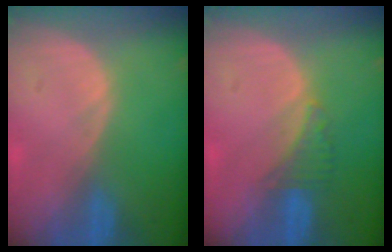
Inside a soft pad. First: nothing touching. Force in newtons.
{"total": 2.7, "press": 2.6, "slide": 0.7}